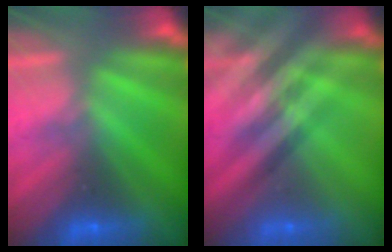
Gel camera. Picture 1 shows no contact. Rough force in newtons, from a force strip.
{"total": 2.4}